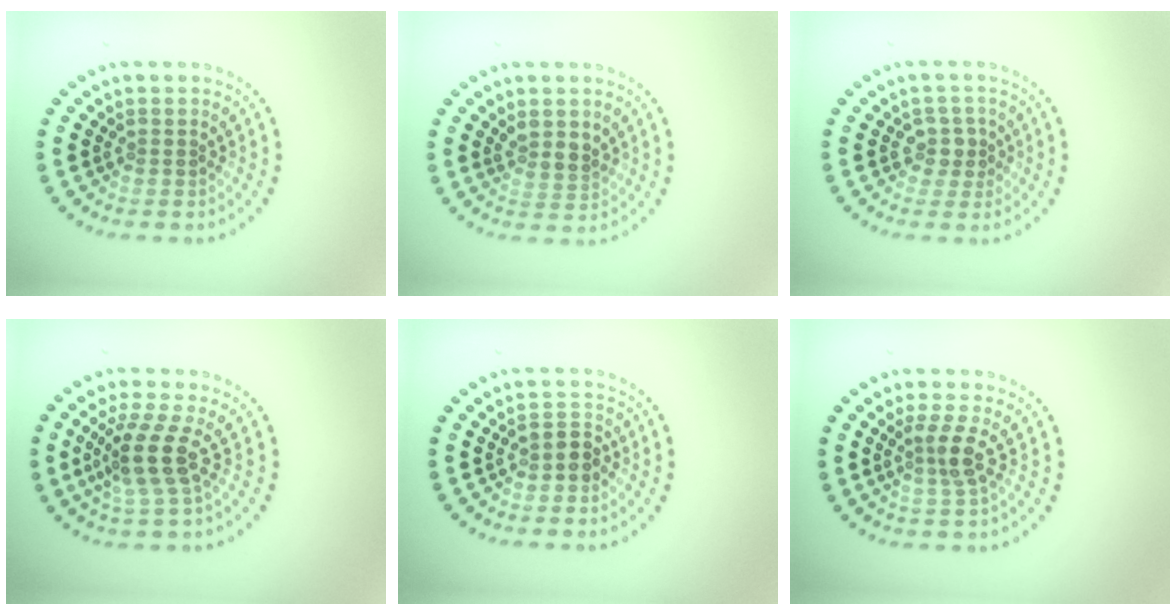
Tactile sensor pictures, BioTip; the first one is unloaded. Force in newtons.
{"total": 2.2, "press": 1.8, "slide": 1.2}
{"total": 2.0, "press": 1.7, "slide": 1.0}
{"total": 3.7, "press": 2.8, "slide": 2.4}
{"total": 1.9, "press": 1.8, "slide": 0.7}
{"total": 2.4, "press": 1.9, "slide": 1.5}